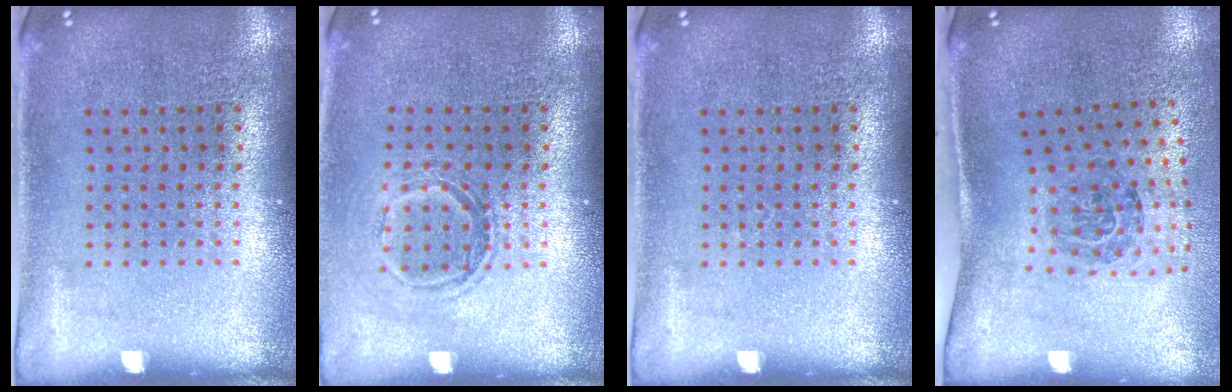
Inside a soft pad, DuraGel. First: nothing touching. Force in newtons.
{"total": 1.3, "press": 1.1, "slide": 0.7}
{"total": 0.0}
{"total": 1.8, "press": 1.2, "slide": 1.4}